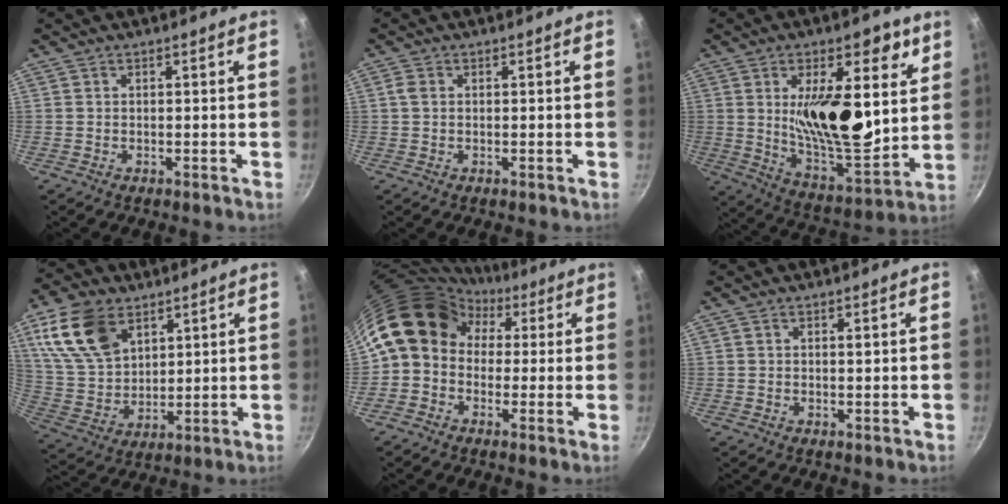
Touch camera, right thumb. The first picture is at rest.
{"total": 1.4, "force": [0.2, 1.0, 0.9], "torque": [-0.018, 0.003, 0.003]}
{"total": 23.0, "force": [6.5, 10.7, 19.2], "torque": [-0.260, -0.062, 0.103]}
{"total": 15.8, "force": [7.6, 10.1, 9.5], "torque": [-0.159, -0.023, 0.159]}
{"total": 12.4, "force": [2.5, 10.2, 6.6], "torque": [-0.086, 0.031, 0.017]}
{"total": 0.6, "force": [0.4, 0.2, 0.4], "torque": [-0.005, 0.000, 0.007]}